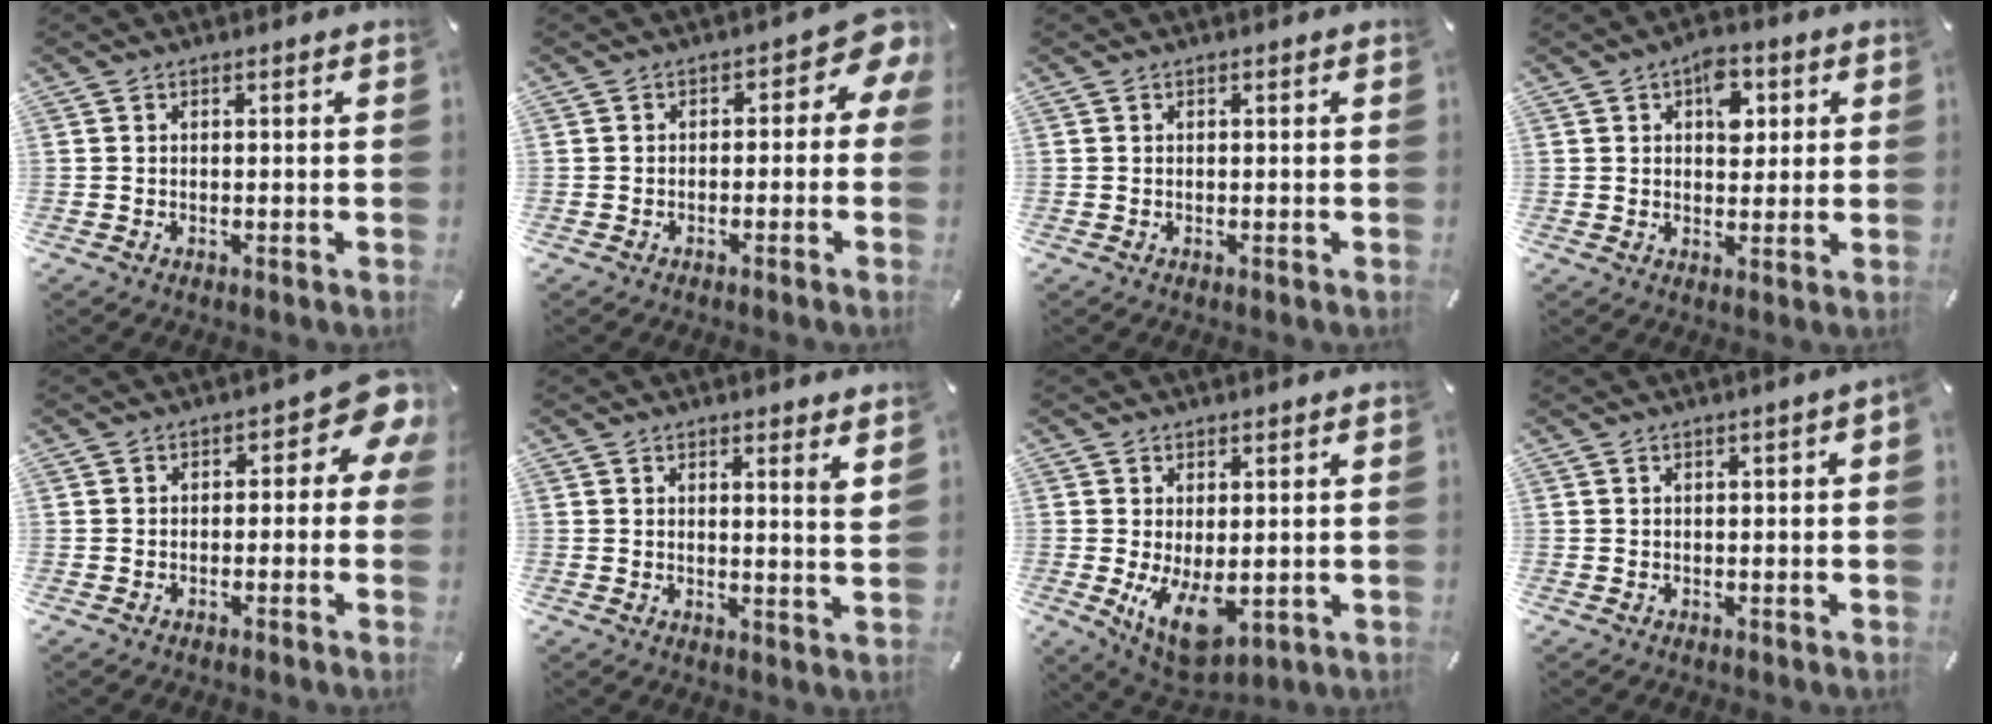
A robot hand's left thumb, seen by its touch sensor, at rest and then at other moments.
{"total": 5.7, "force": [0.3, 3.6, 4.4], "torque": [-0.054, -0.006, -0.002]}
{"total": 0.0}
{"total": 7.4, "force": [2.4, 4.8, 5.1], "torque": [-0.050, -0.008, 0.033]}
{"total": 7.1, "force": [1.6, 3.9, 5.8], "torque": [-0.064, -0.018, 0.021]}
{"total": 3.0, "force": [2.4, -0.1, 1.9], "torque": [-0.027, -0.020, 0.037]}
{"total": 9.8, "force": [-0.8, 5.7, 8.0], "torque": [-0.130, -0.018, -0.006]}
{"total": 1.2, "force": [-0.1, 0.1, 1.2], "torque": [-0.019, -0.002, -0.001]}